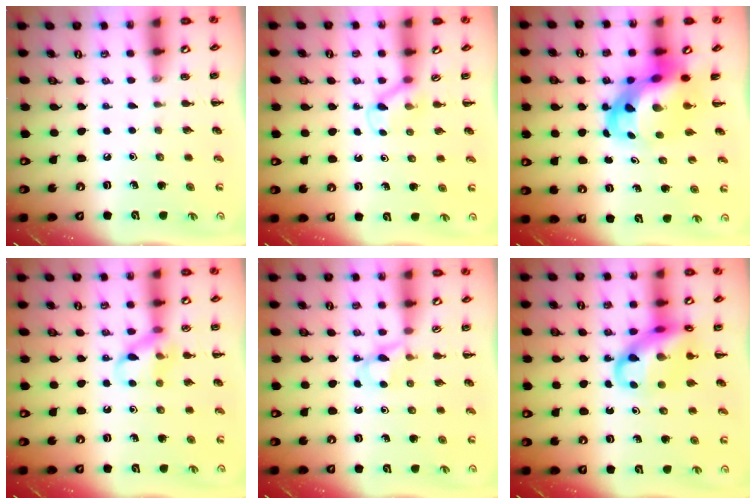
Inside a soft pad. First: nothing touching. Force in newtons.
{"total": 2.6, "press": 2.4, "slide": 0.9}
{"total": 7.8, "press": 7.5, "slide": 2.1}
{"total": 9.8, "press": 9.8, "slide": 0.7}
{"total": 3.5, "press": 3.3, "slide": 1.3}
{"total": 15.1, "press": 14.7, "slide": 3.4}